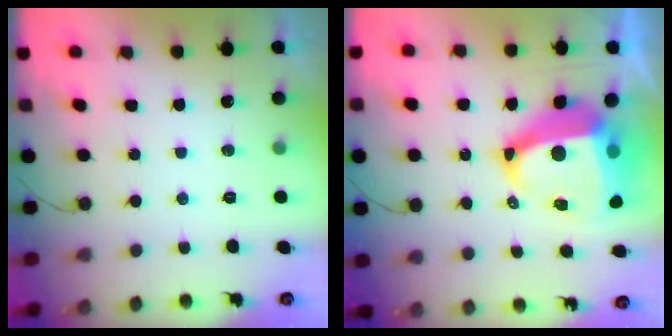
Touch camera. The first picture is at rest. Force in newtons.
{"total": 18.4, "press": 18.3, "slide": 2.1}